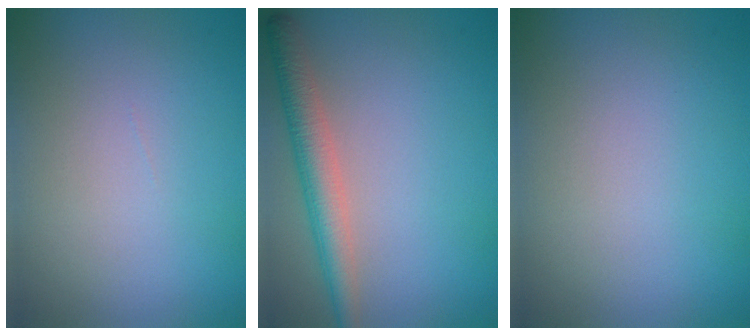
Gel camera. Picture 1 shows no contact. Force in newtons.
{"total": 3.8, "press": 3.8, "slide": 0.2}
{"total": 0.0}